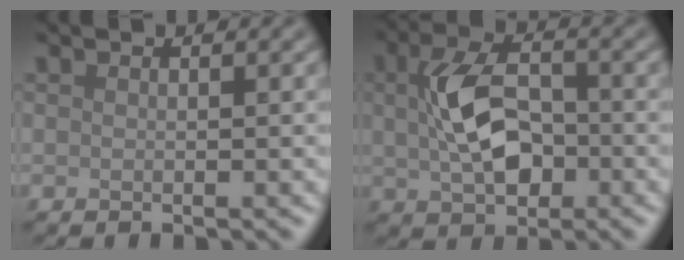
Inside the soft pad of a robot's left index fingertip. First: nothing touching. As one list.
[{"total": 6.1, "force": [0.1, 3.7, 4.9], "torque": [-0.098, 0.004, 0.002]}]